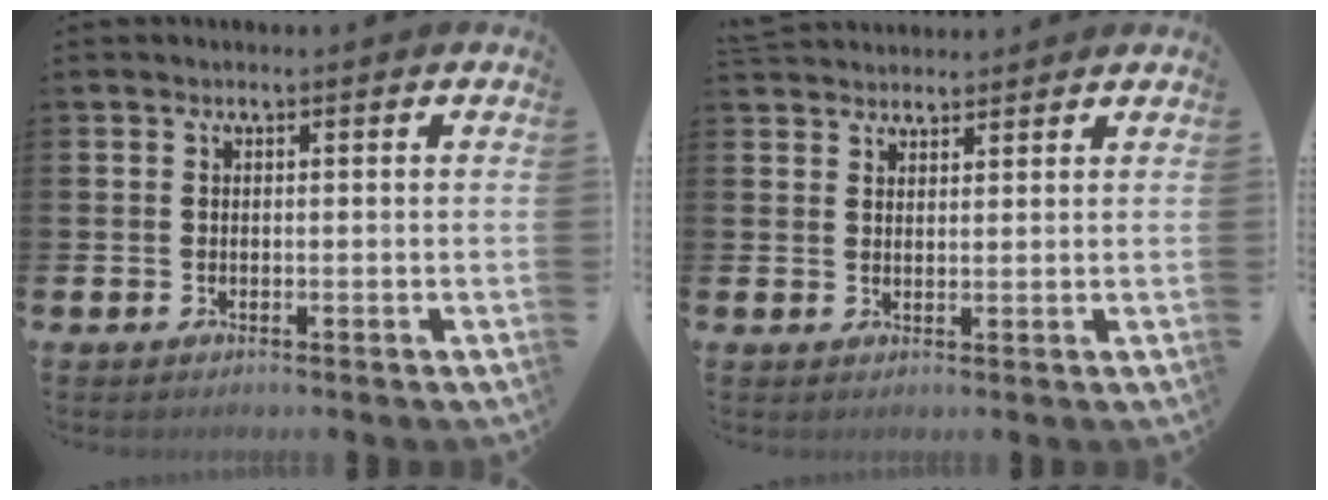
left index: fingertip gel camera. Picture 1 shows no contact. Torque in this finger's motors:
{"motor_torque": [0.49, -0.60, 0.14, 0.02]}